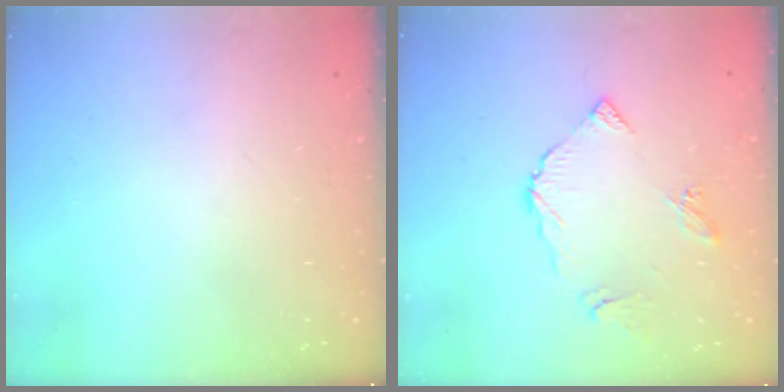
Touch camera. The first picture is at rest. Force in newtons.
{"total": 7.5, "press": 7.5, "slide": 0.8}